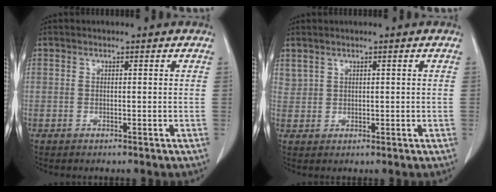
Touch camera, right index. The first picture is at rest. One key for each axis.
{"total": 1.7, "fx": 1.2, "fy": 1.1, "fz": 0.4, "tx": -0.008, "ty": 0.006, "tz": 0.031}